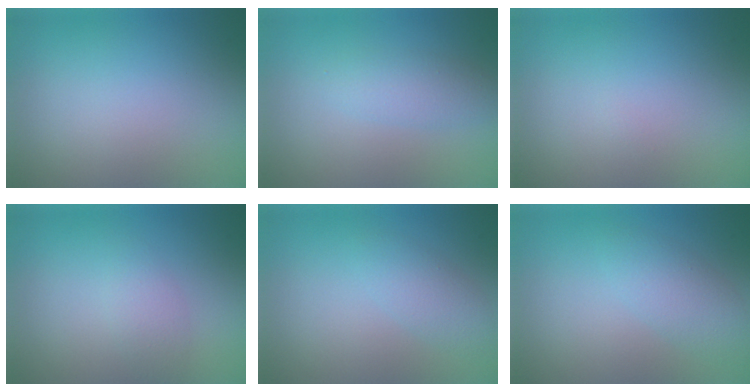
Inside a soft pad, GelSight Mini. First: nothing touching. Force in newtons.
{"total": 2.0, "press": 2.0, "slide": 0.1}
{"total": 0.0}
{"total": 1.5, "press": 1.5, "slide": 0.1}
{"total": 1.9, "press": 1.9, "slide": 0.1}
{"total": 1.7, "press": 1.7, "slide": 0.0}